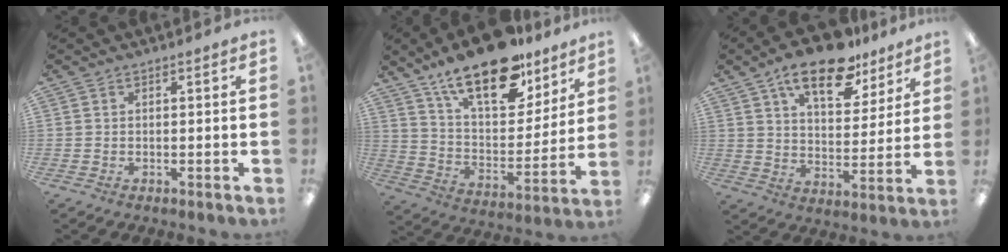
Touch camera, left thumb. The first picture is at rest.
{"total": 22.1, "force": [15.7, 9.1, 12.6], "torque": [-0.207, -0.097, 0.275]}
{"total": 15.9, "force": [11.1, 6.9, 9.0], "torque": [-0.134, -0.057, 0.189]}